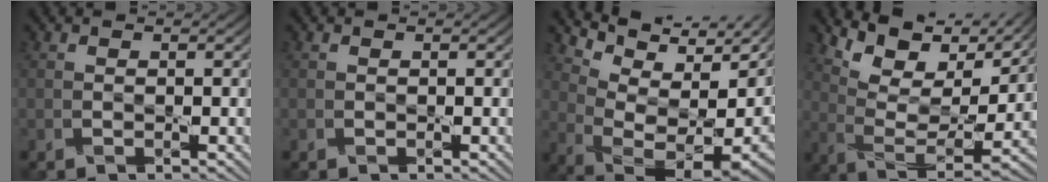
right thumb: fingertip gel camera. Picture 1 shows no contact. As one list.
[{"total": 0.0}, {"total": 13.1, "force": [5.7, 6.2, 10.0], "torque": [-0.173, 0.003, 0.122]}, {"total": 12.8, "force": [9.7, 3.3, 7.6], "torque": [-0.172, -0.005, 0.169]}]